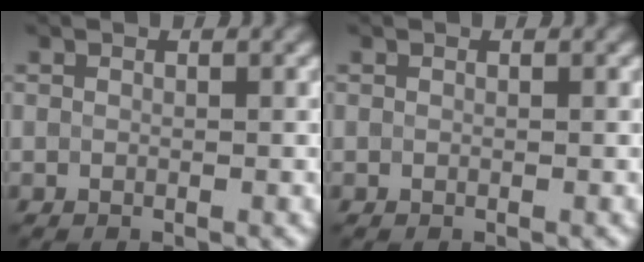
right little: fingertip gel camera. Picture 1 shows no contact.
{"total": 0.0}